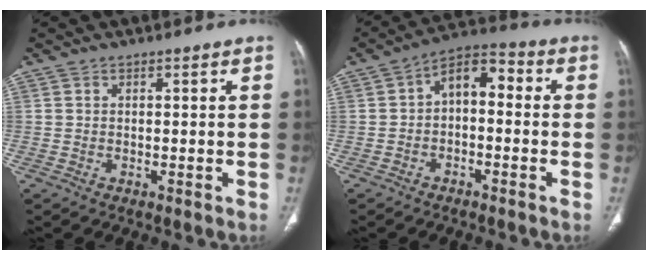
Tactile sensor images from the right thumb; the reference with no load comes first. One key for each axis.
{"total": 7.9, "fx": -0.2, "fy": 4.7, "fz": 6.4, "tx": -0.080, "ty": 0.040, "tz": -0.019}